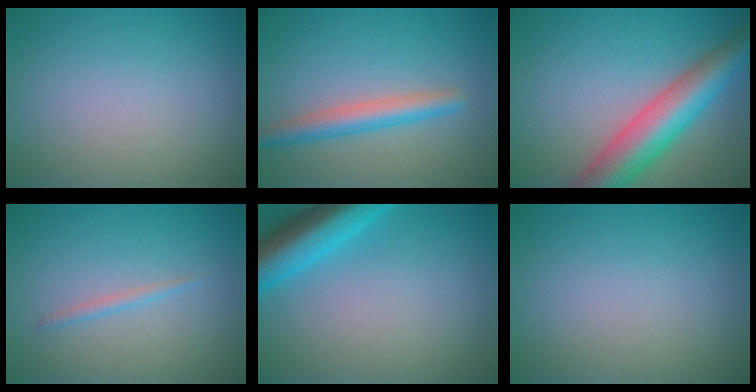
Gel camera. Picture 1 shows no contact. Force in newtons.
{"total": 3.3, "press": 3.3, "slide": 0.1}
{"total": 8.4, "press": 8.4, "slide": 0.4}
{"total": 0.9, "press": 0.9, "slide": 0.1}
{"total": 7.1, "press": 7.1, "slide": 0.5}
{"total": 0.0}